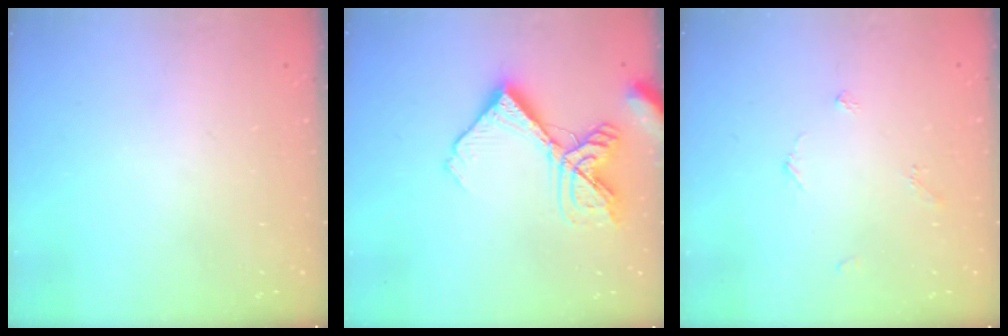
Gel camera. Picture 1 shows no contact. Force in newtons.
{"total": 14.7, "press": 14.6, "slide": 1.8}
{"total": 2.8, "press": 2.8, "slide": 0.4}